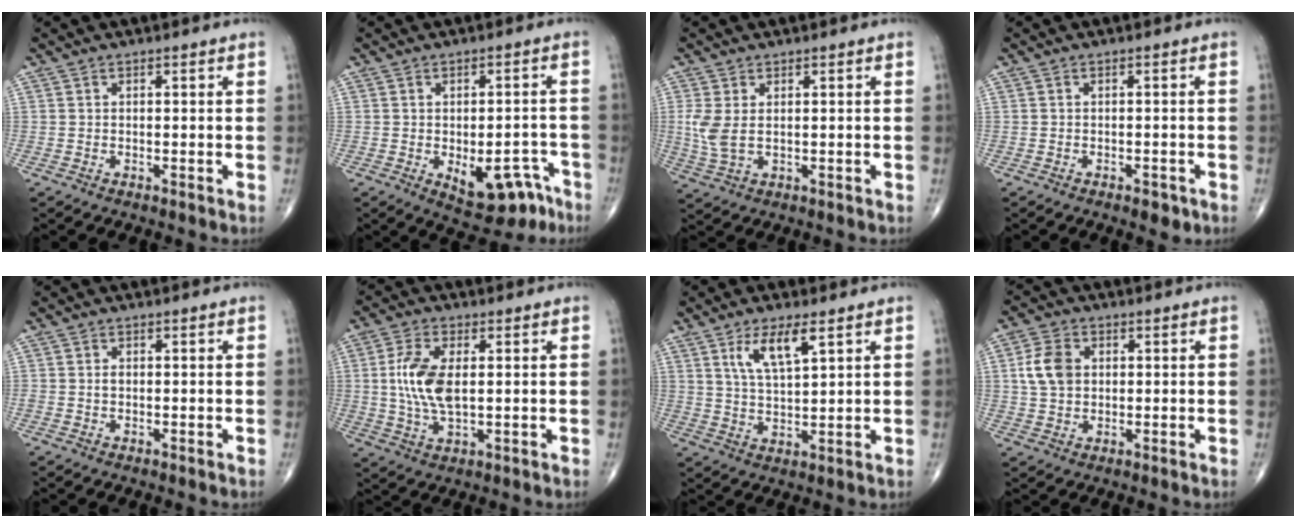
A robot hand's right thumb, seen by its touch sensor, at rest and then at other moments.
{"total": 10.6, "force": [-5.3, 5.6, 7.3], "torque": [-0.063, 0.033, -0.063]}
{"total": 5.5, "force": [0.4, 3.3, 4.4], "torque": [-0.103, -0.003, 0.015]}
{"total": 2.4, "force": [-1.4, 1.1, 1.6], "torque": [-0.016, 0.002, -0.016]}
{"total": 1.0, "force": [-0.1, 0.7, 0.7], "torque": [-0.012, 0.001, -0.001]}
{"total": 9.5, "force": [0.9, 4.6, 8.3], "torque": [-0.180, -0.004, 0.019]}
{"total": 9.8, "force": [4.1, 3.4, 8.3], "torque": [-0.148, -0.011, 0.080]}
{"total": 6.8, "force": [1.2, 5.0, 4.4], "torque": [-0.077, 0.001, 0.020]}